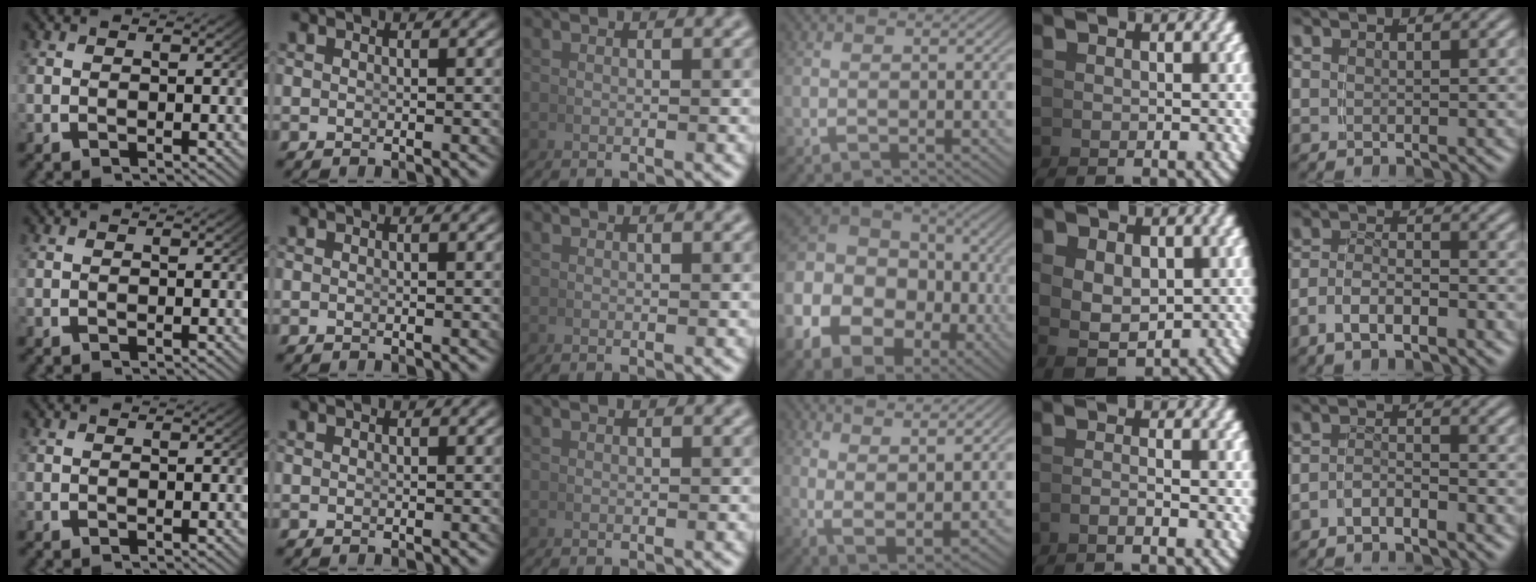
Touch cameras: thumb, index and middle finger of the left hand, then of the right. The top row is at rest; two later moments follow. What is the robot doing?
{"motion": "lift_and_place", "object": "hoodie"}